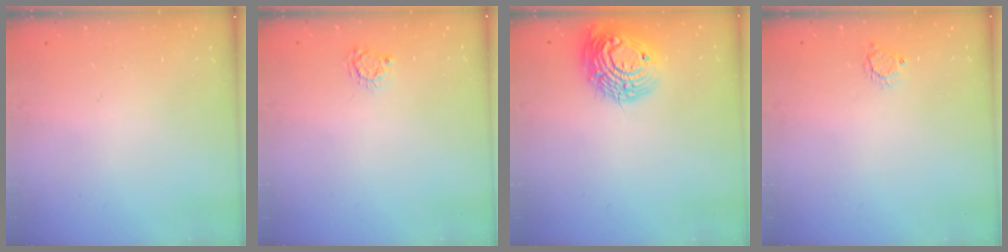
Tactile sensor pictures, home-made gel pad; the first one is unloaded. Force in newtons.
{"total": 3.4, "press": 3.4, "slide": 0.4}
{"total": 16.7, "press": 16.6, "slide": 1.2}
{"total": 3.0, "press": 3.0, "slide": 0.3}